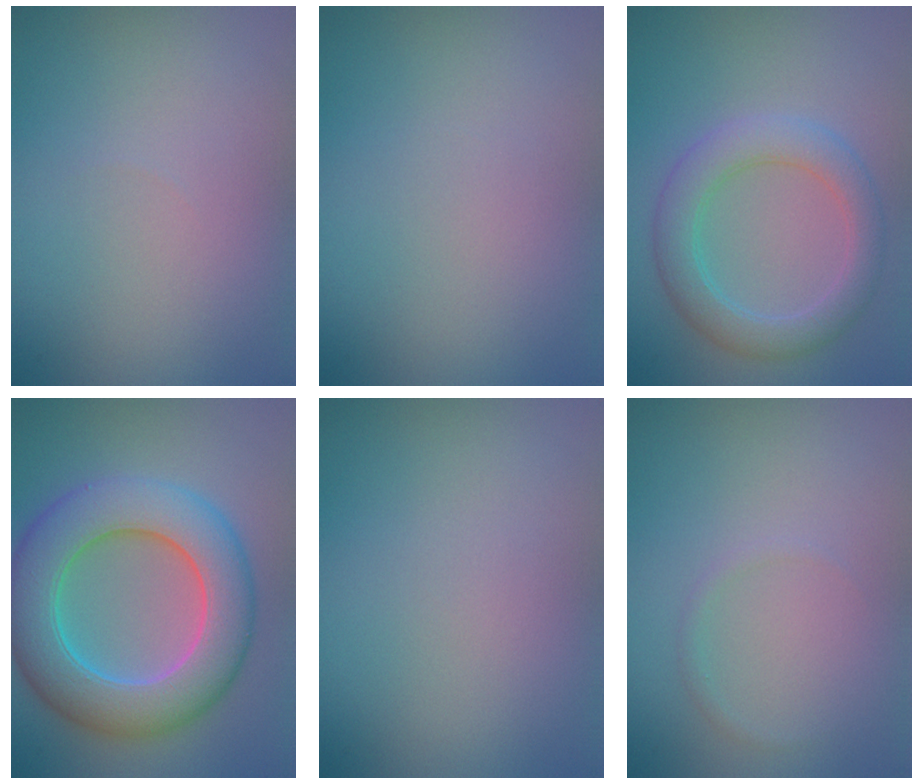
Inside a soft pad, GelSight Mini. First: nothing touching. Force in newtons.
{"total": 0.0}
{"total": 4.2, "press": 4.2, "slide": 0.3}
{"total": 9.4, "press": 9.4, "slide": 0.4}
{"total": 0.0}
{"total": 0.7, "press": 0.7, "slide": 0.1}